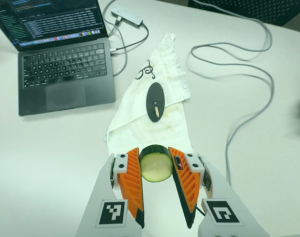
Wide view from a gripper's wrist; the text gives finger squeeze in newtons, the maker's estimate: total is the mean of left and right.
{"total": 12.4, "left": 12.3, "right": 12.4}